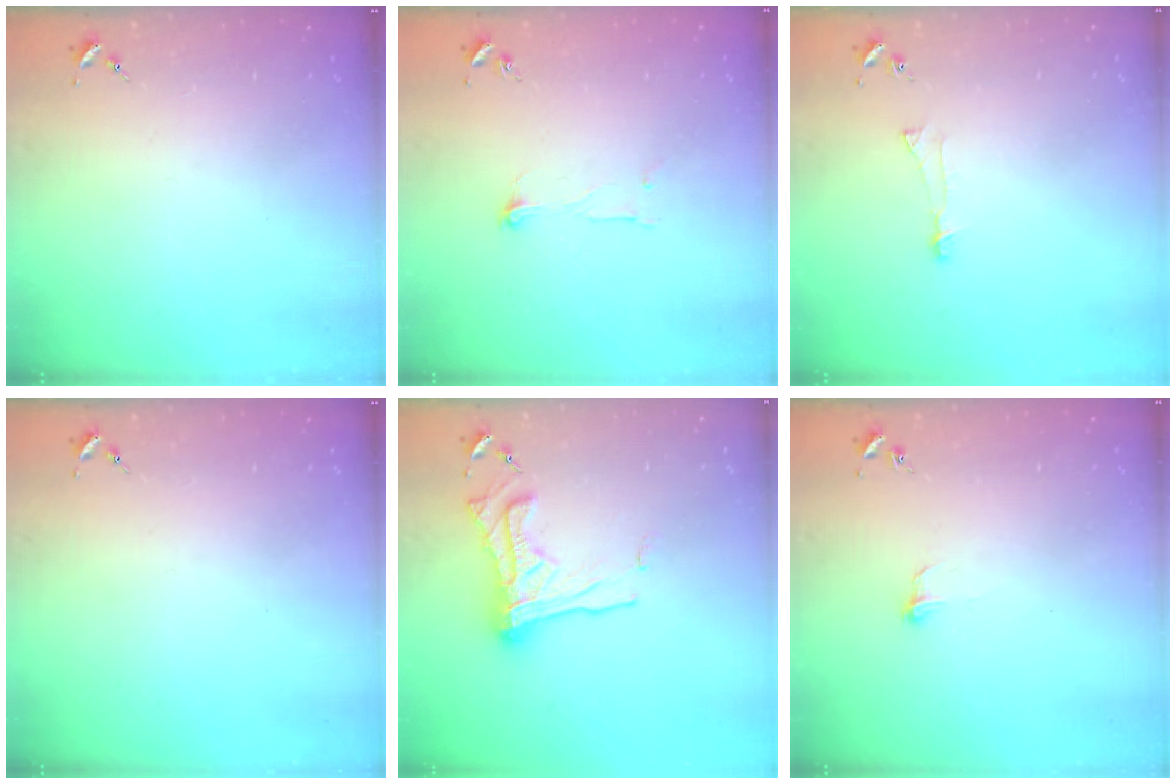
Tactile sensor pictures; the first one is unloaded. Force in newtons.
{"total": 3.6, "press": 3.6, "slide": 0.3}
{"total": 4.8, "press": 4.8, "slide": 0.4}
{"total": 0.0}
{"total": 16.1, "press": 16.1, "slide": 1.4}
{"total": 5.3, "press": 5.2, "slide": 0.4}